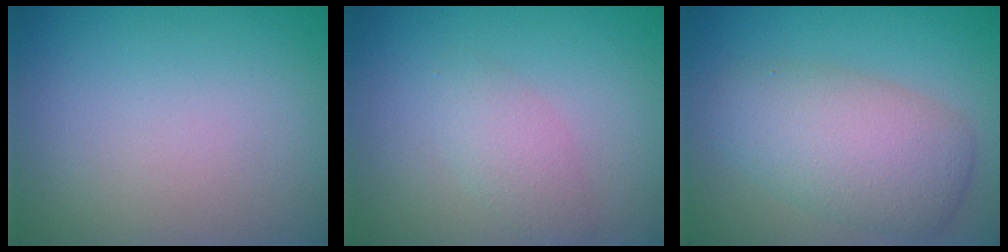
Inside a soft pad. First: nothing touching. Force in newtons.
{"total": 2.1, "press": 2.1, "slide": 0.1}
{"total": 5.8, "press": 5.7, "slide": 0.3}